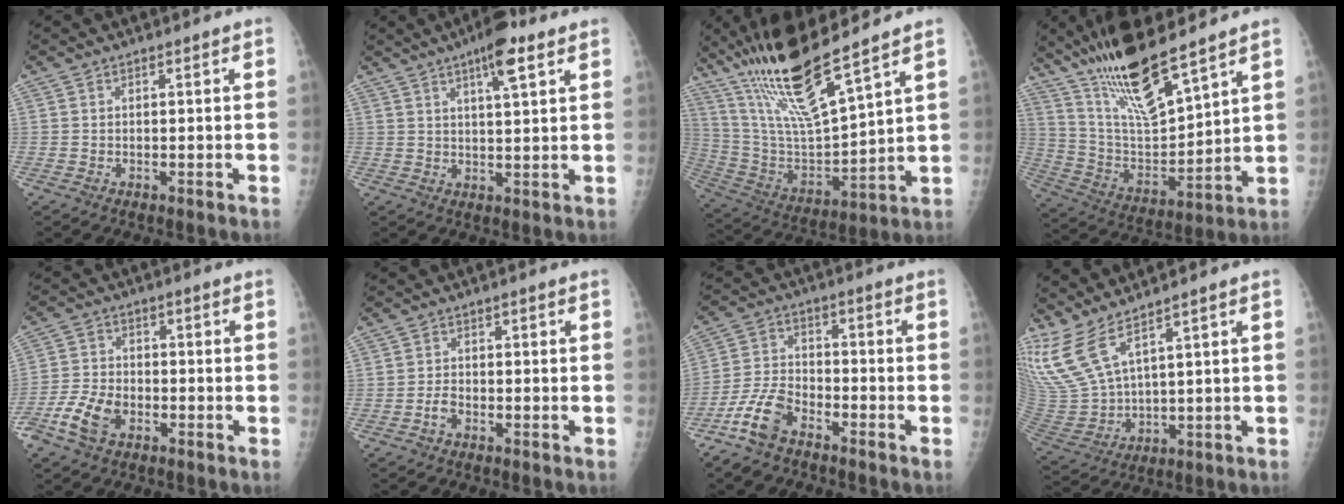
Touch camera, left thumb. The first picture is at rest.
{"total": 7.8, "force": [4.4, 1.8, 6.2], "torque": [-0.094, -0.013, 0.069]}
{"total": 19.5, "force": [13.6, 2.7, 13.7], "torque": [-0.248, -0.065, 0.263]}
{"total": 18.5, "force": [13.6, 3.9, 12.0], "torque": [-0.198, -0.067, 0.262]}
{"total": 8.7, "force": [-4.4, 5.4, 5.2], "torque": [-0.105, 0.018, -0.085]}
{"total": 2.1, "force": [-1.3, 1.2, 1.2], "torque": [-0.017, 0.010, -0.027]}
{"total": 9.0, "force": [-6.2, 4.4, 4.8], "torque": [-0.105, 0.034, -0.128]}
{"total": 10.3, "force": [7.4, 2.8, 6.6], "torque": [-0.154, -0.039, 0.180]}